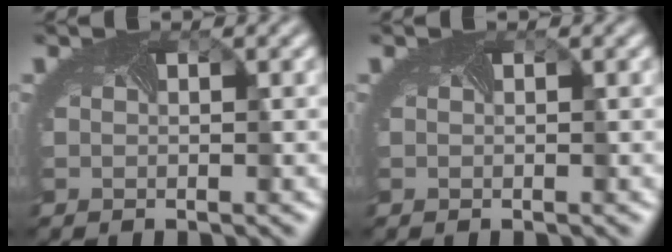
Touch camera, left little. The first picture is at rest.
{"total": 0.0}